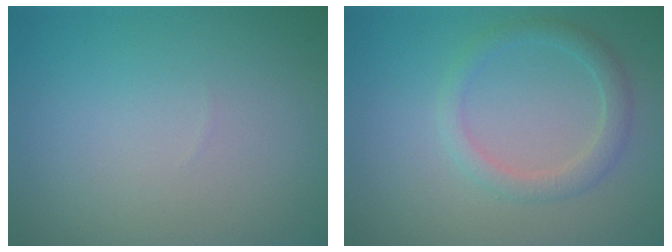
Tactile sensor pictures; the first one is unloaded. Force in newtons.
{"total": 2.2, "press": 2.2, "slide": 0.2}